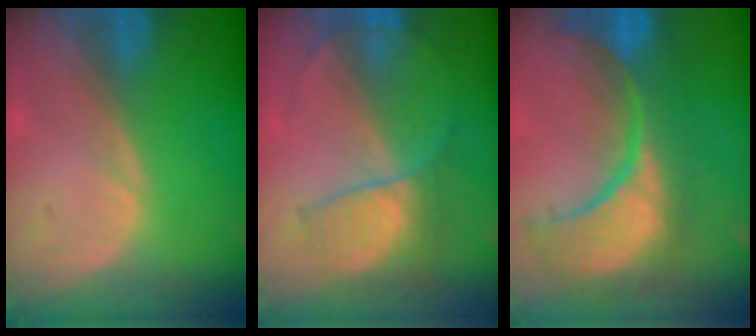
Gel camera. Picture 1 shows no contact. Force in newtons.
{"total": 7.3, "press": 6.2, "slide": 3.9}
{"total": 13.2, "press": 11.6, "slide": 6.2}